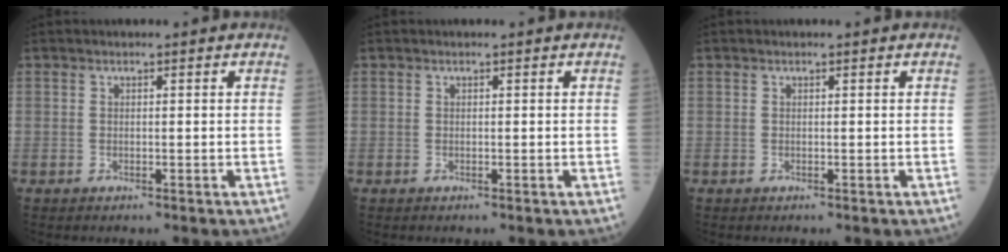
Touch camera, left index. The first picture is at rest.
{"total": 0.0}
{"total": 0.0}